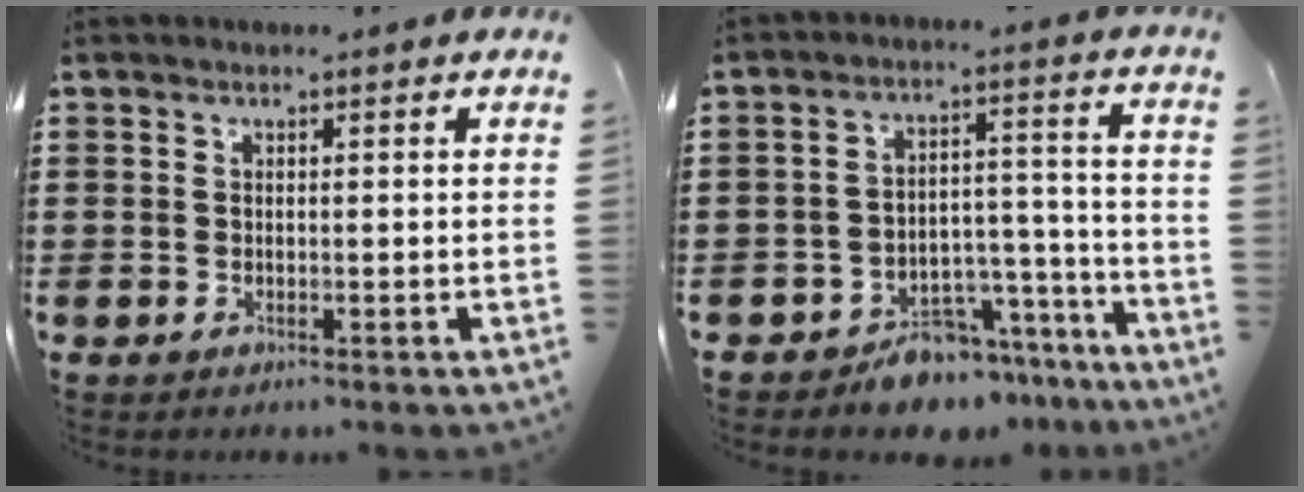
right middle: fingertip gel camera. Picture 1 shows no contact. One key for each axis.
{"total": 7.0, "fx": -6.6, "fy": 2.1, "fz": 1.2, "tx": -0.014, "ty": 0.031, "tz": -0.125}